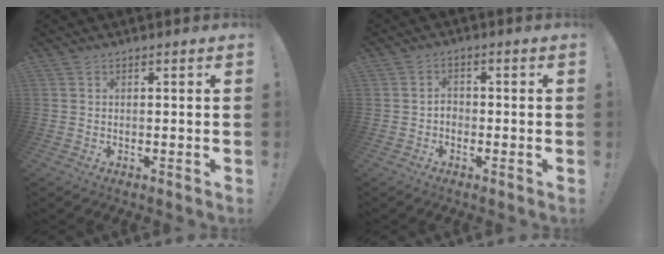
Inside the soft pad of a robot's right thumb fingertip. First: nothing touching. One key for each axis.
{"total": 2.4, "fx": -1.4, "fy": 1.7, "fz": 0.9, "tx": -0.020, "ty": 0.011, "tz": -0.024}